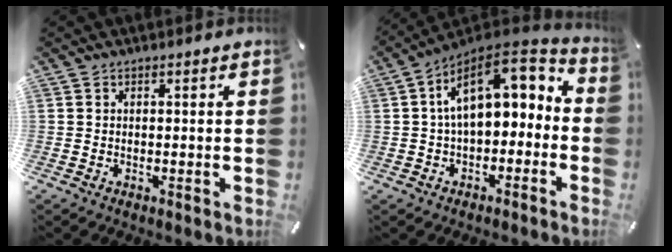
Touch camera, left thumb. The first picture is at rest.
{"total": 13.5, "force": [3.5, 8.0, 10.2], "torque": [-0.163, -0.028, 0.064]}